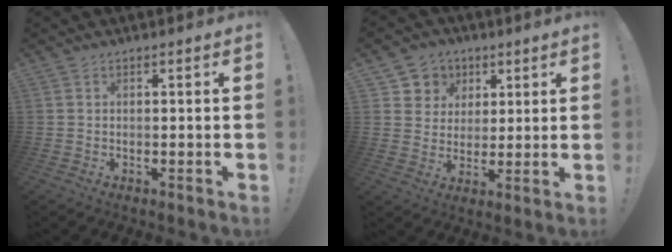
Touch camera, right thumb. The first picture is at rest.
{"total": 7.8, "force": [2.7, 7.2, 1.3], "torque": [-0.016, -0.020, 0.057]}